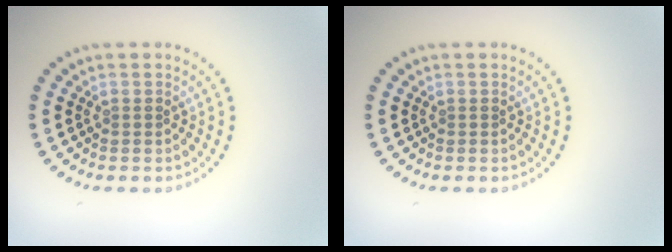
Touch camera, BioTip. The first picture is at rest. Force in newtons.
{"total": 0.0}